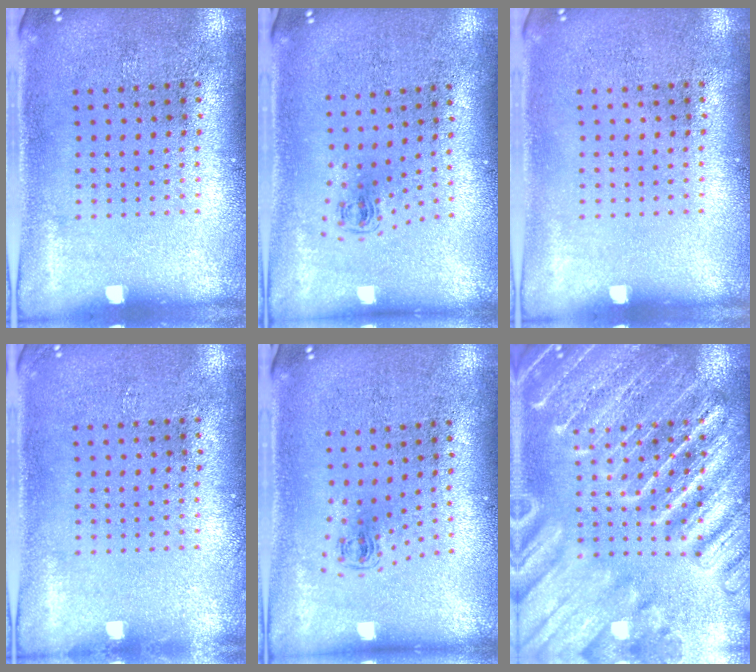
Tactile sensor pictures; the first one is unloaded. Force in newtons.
{"total": 0.6, "press": 0.3, "slide": 0.5}
{"total": 0.0}
{"total": 0.6, "press": 0.6, "slide": 0.1}
{"total": 0.6, "press": 0.3, "slide": 0.5}
{"total": 6.3, "press": 6.2, "slide": 0.9}